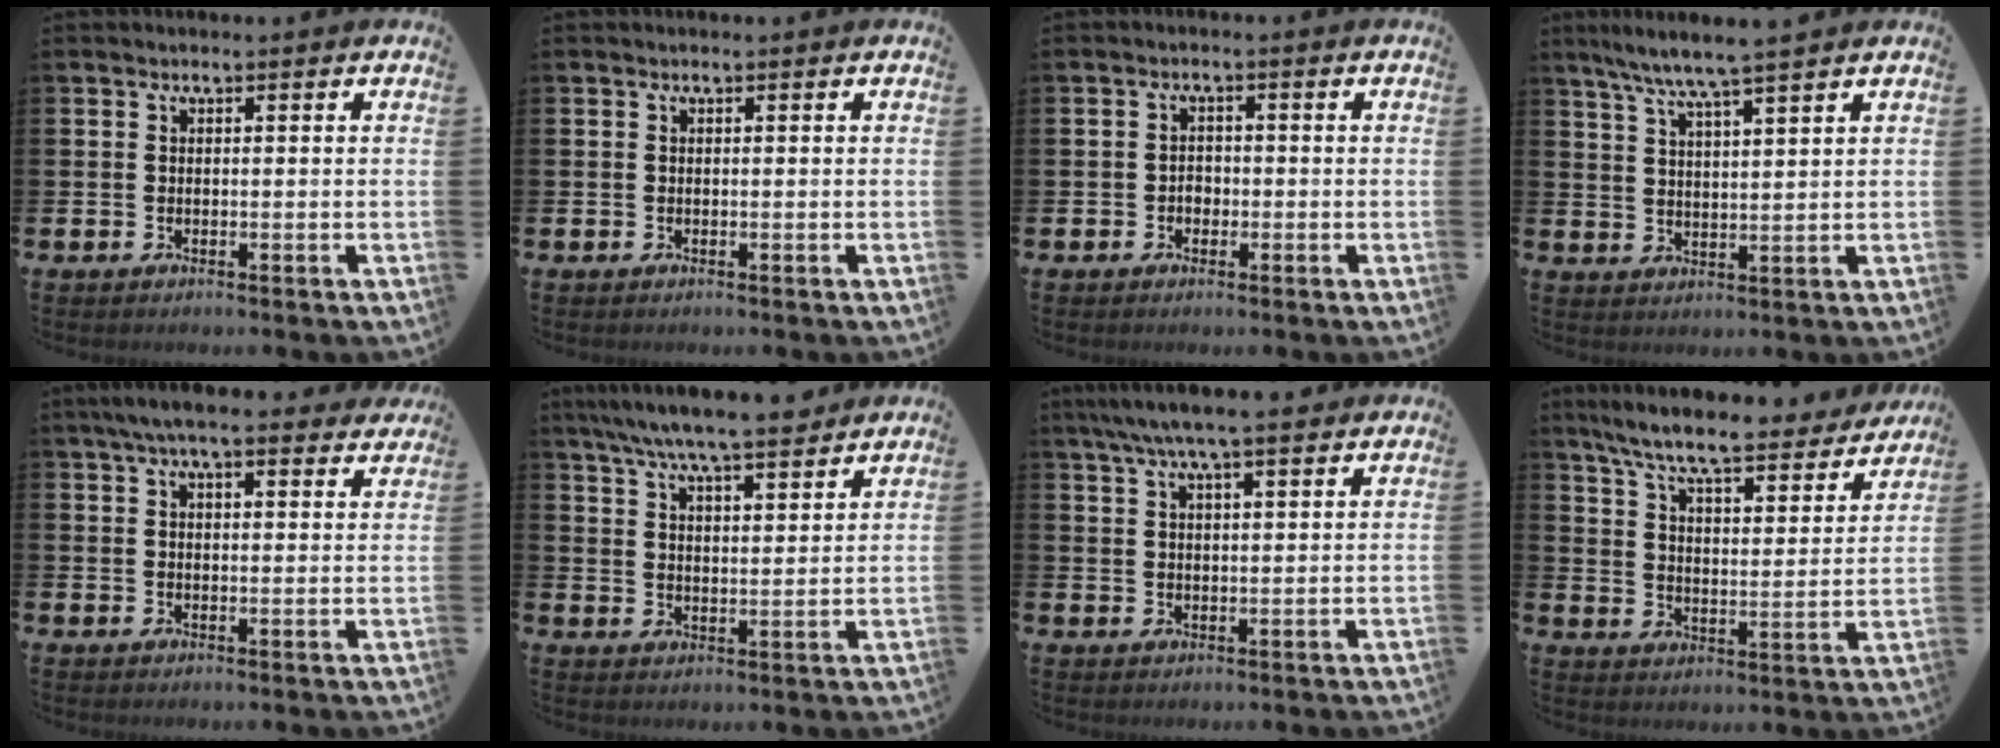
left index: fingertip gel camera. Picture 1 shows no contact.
{"total": 0.0}
{"total": 1.6, "force": [-0.6, 1.3, 0.8], "torque": [-0.006, 0.001, -0.016]}
{"total": 6.0, "force": [5.3, -0.6, 2.6], "torque": [-0.071, -0.020, 0.094]}
{"total": 5.5, "force": [4.8, 1.0, 2.5], "torque": [-0.059, -0.009, 0.087]}
{"total": 7.4, "force": [7.0, 0.6, 2.5], "torque": [-0.070, -0.033, 0.124]}
{"total": 6.2, "force": [5.4, 0.8, 3.0], "torque": [-0.071, -0.009, 0.098]}
{"total": 8.6, "force": [7.7, 0.9, 3.8], "torque": [-0.100, -0.054, 0.128]}